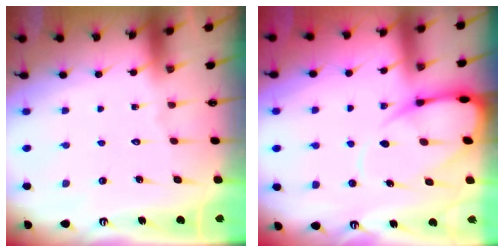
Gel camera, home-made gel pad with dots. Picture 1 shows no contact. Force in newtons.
{"total": 9.8, "press": 9.8, "slide": 0.9}